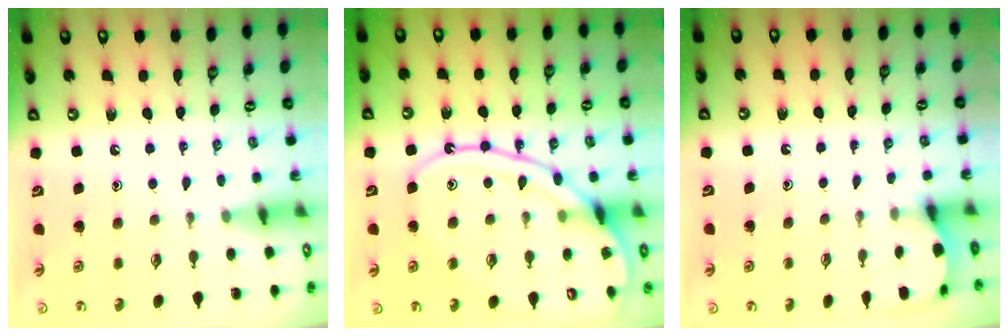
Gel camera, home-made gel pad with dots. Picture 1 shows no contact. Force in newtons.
{"total": 15.4, "press": 15.4, "slide": 1.4}
{"total": 2.2, "press": 2.2, "slide": 0.2}